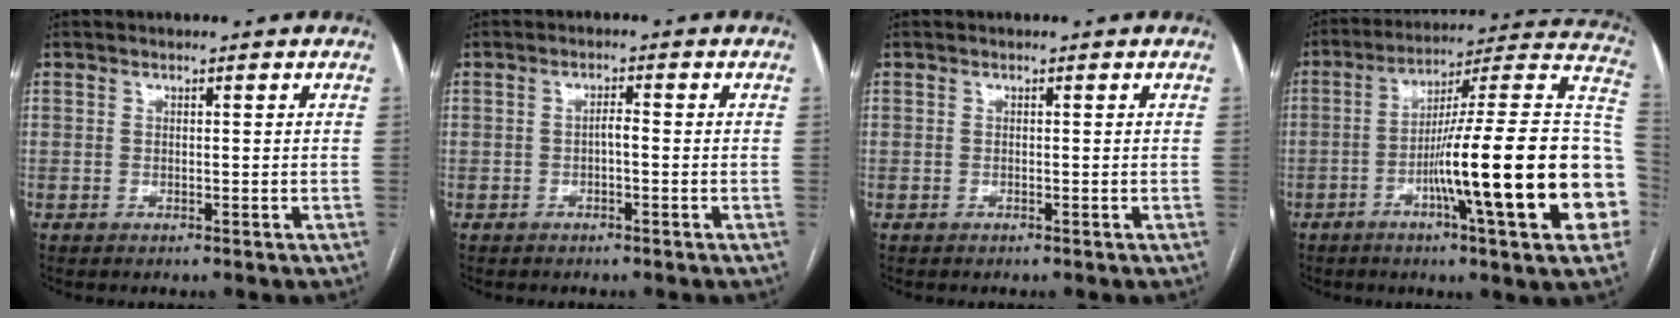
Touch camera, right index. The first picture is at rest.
{"total": 1.5, "force": [-0.4, 0.4, 1.4], "torque": [-0.022, 0.004, -0.008]}
{"total": 0.0}
{"total": 26.9, "force": [-6.3, 1.3, 26.1], "torque": [-0.283, 0.010, -0.102]}